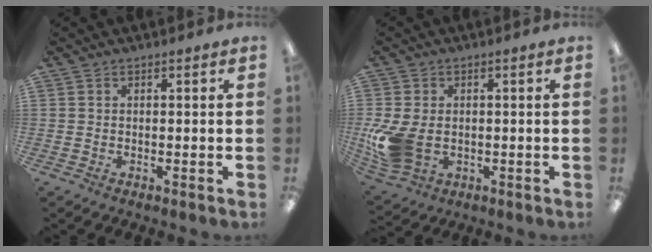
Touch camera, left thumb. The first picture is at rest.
{"total": 10.7, "force": [-1.6, 7.5, 7.4], "torque": [-0.162, -0.003, -0.024]}